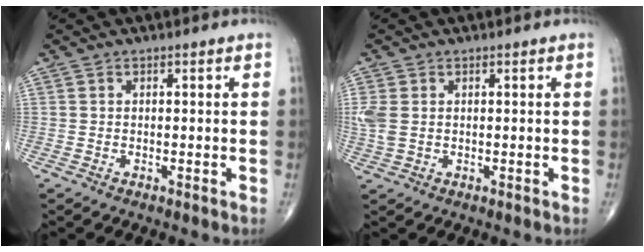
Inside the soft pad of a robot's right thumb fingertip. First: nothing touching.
{"total": 3.8, "force": [0.4, 2.6, 2.7], "torque": [-0.087, 0.004, 0.011]}